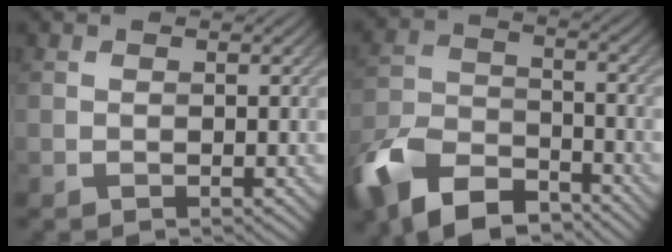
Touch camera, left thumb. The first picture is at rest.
{"total": 13.1, "force": [-9.1, 6.5, 6.9], "torque": [-0.163, -0.025, -0.174]}